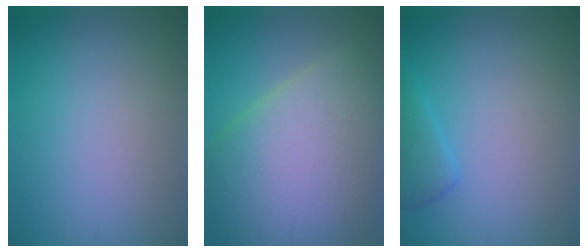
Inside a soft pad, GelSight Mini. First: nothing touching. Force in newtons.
{"total": 11.5, "press": 11.5, "slide": 0.9}
{"total": 2.0, "press": 2.0, "slide": 0.2}